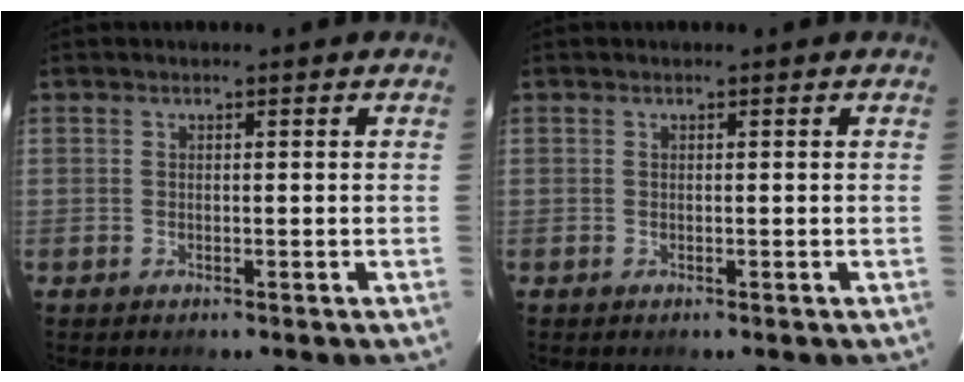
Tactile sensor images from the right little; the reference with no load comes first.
{"total": 0.0}